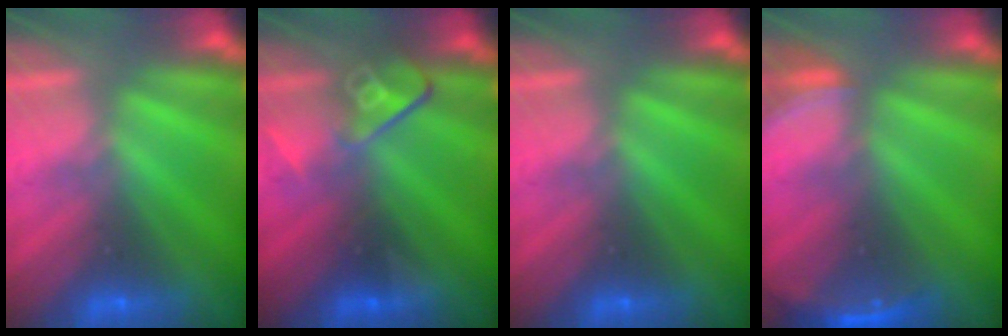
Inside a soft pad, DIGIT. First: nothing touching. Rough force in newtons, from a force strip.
{"total": 2.7}
{"total": 0.0}
{"total": 2.7}